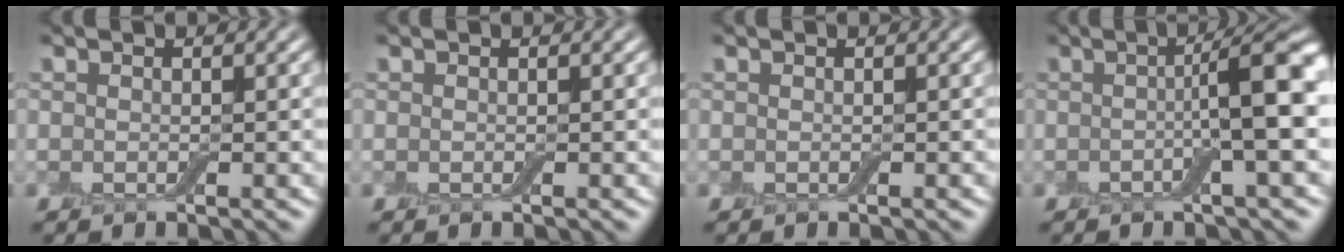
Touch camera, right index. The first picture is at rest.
{"total": 0.0}
{"total": 0.0}
{"total": 6.7, "force": [0.1, 1.2, 6.6], "torque": [-0.091, 0.011, -0.005]}